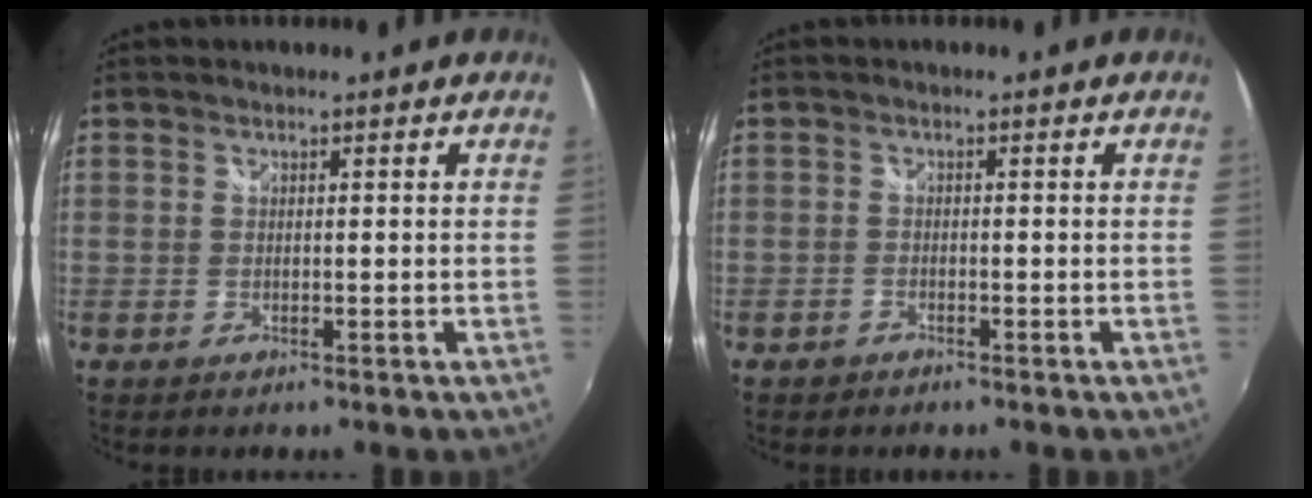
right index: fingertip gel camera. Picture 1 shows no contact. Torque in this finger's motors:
{"motor_torque": [0.59, 0.17, 0.06, 0.00]}